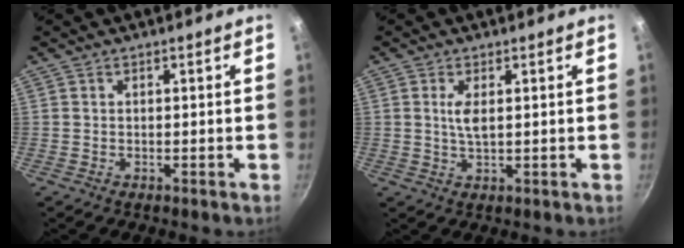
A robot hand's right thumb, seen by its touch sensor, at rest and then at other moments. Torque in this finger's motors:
{"motor_torque": [0.04, 1.19, 0.63, 0.35, 0.15]}